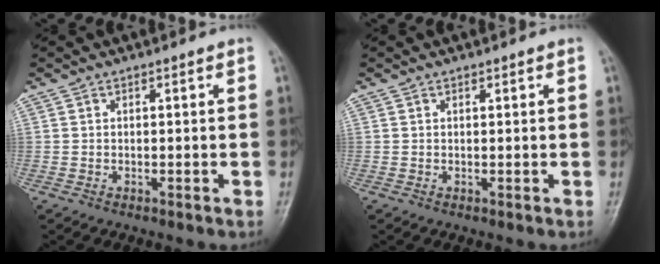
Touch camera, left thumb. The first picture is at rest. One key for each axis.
{"total": 0.6, "fx": 0.3, "fy": 0.4, "fz": 0.4, "tx": -0.002, "ty": -0.001, "tz": 0.004}